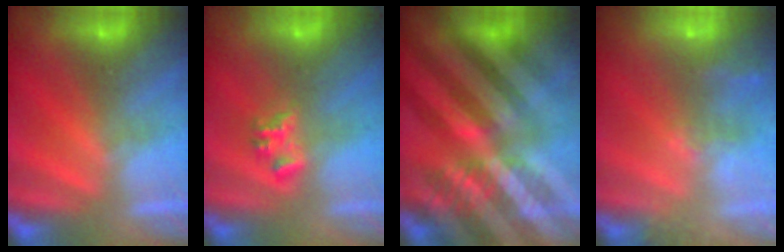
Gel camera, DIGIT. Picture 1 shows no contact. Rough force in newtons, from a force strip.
{"total": 2.2}
{"total": 6.9}
{"total": 9.5}